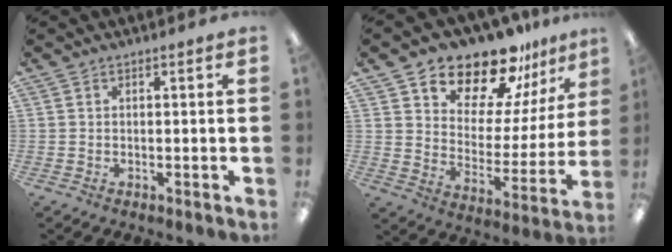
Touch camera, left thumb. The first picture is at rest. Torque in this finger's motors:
{"motor_torque": [0.31, 0.38, 1.09, -1.39, 0.07]}